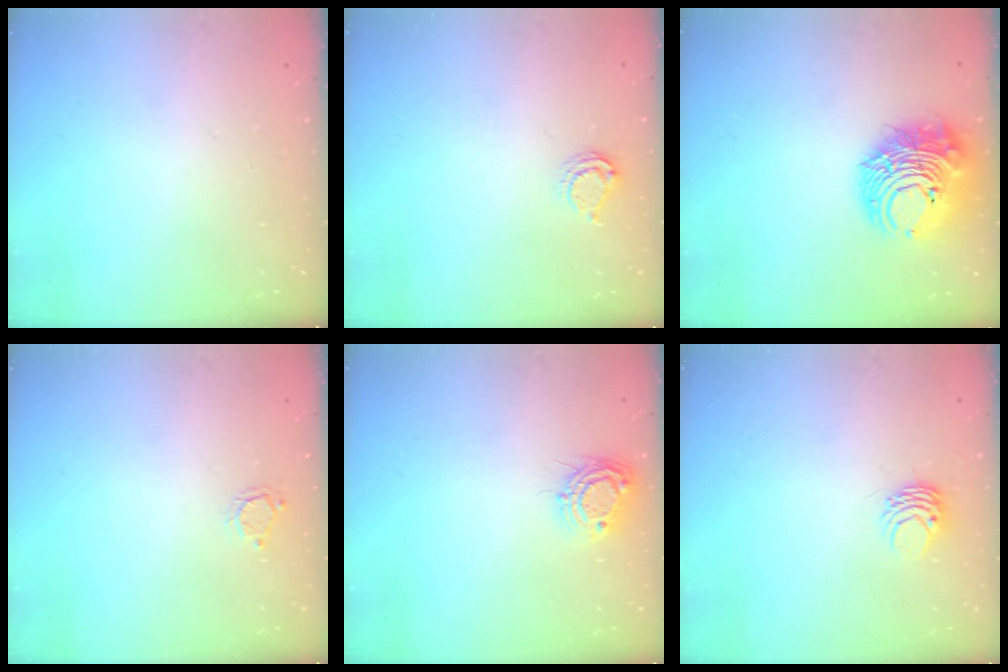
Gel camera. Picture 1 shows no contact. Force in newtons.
{"total": 4.5, "press": 4.5, "slide": 0.3}
{"total": 12.9, "press": 12.8, "slide": 1.6}
{"total": 2.8, "press": 2.8, "slide": 0.3}
{"total": 8.3, "press": 8.3, "slide": 0.7}
{"total": 4.1, "press": 4.1, "slide": 0.3}